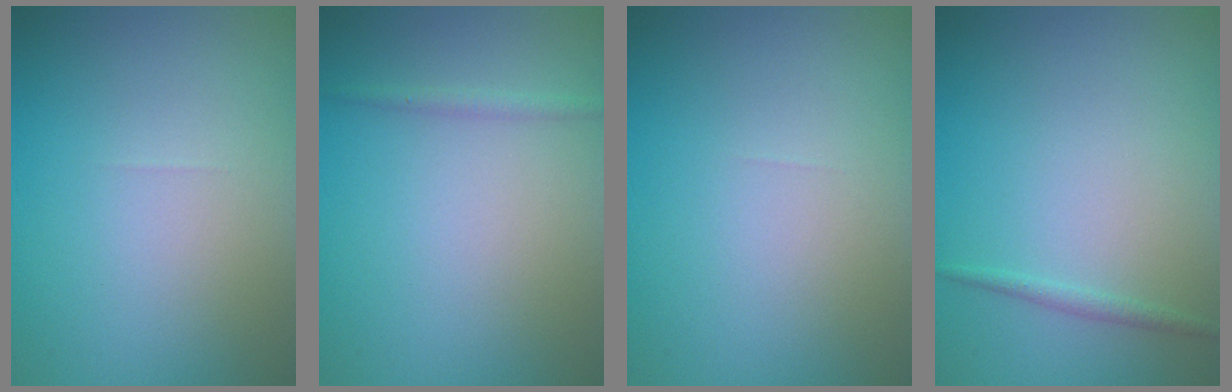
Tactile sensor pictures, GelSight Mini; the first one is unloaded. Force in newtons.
{"total": 0.9, "press": 0.9, "slide": 0.1}
{"total": 0.0}
{"total": 0.8, "press": 0.8, "slide": 0.1}